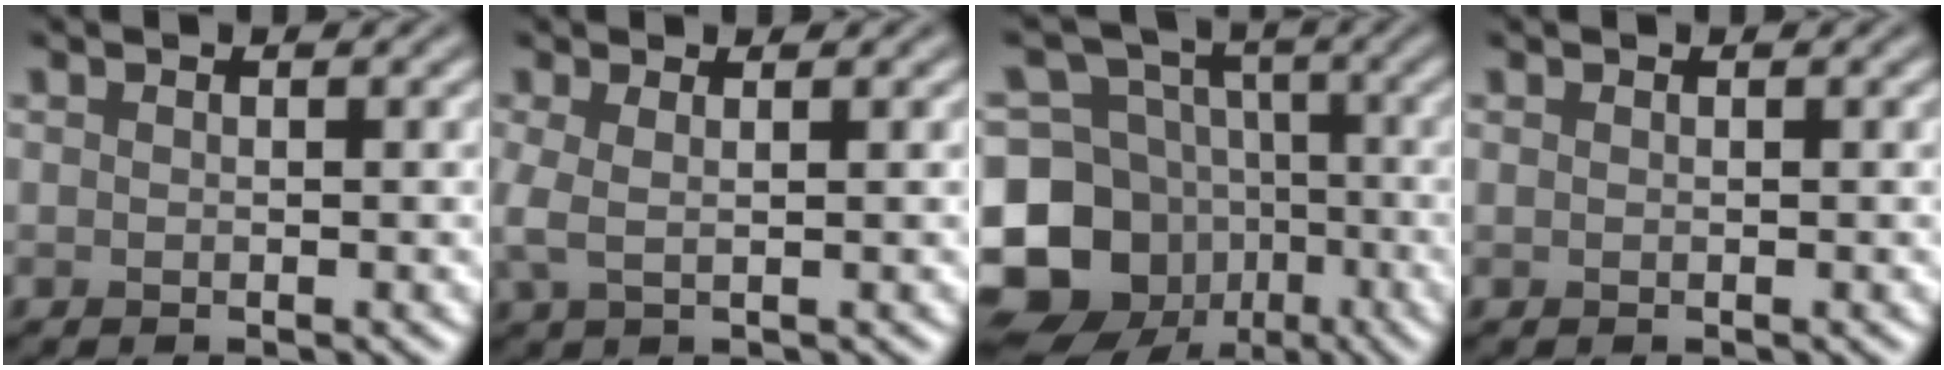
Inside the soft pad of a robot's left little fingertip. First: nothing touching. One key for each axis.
{"total": 2.1, "fx": 0.4, "fy": 0.6, "fz": 2.0, "tx": -0.044, "ty": 0.004, "tz": 0.004}
{"total": 13.5, "fx": -4.9, "fy": 11.3, "fz": 5.4, "tx": -0.124, "ty": -0.006, "tz": -0.101}
{"total": 0.0}